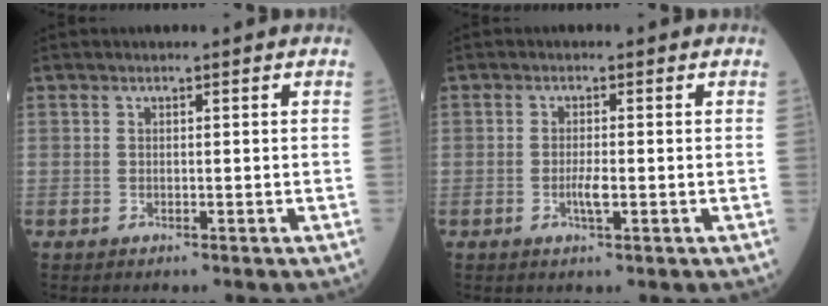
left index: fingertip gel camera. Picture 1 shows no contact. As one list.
[{"total": 2.2, "force": [-1.0, 0.4, 1.9], "torque": [-0.042, -0.007, -0.018]}]